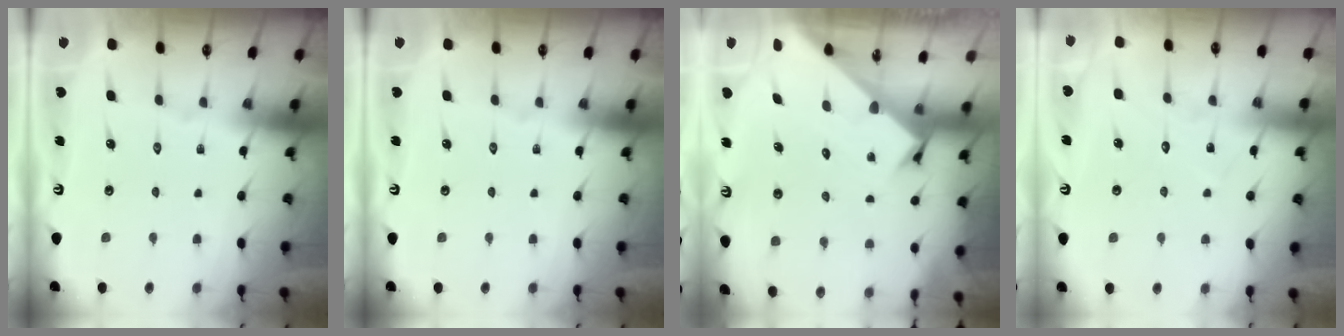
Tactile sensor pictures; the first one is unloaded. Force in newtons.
{"total": 0.0}
{"total": 2.4, "press": 2.4, "slide": 0.2}
{"total": 6.6, "press": 6.6, "slide": 0.5}